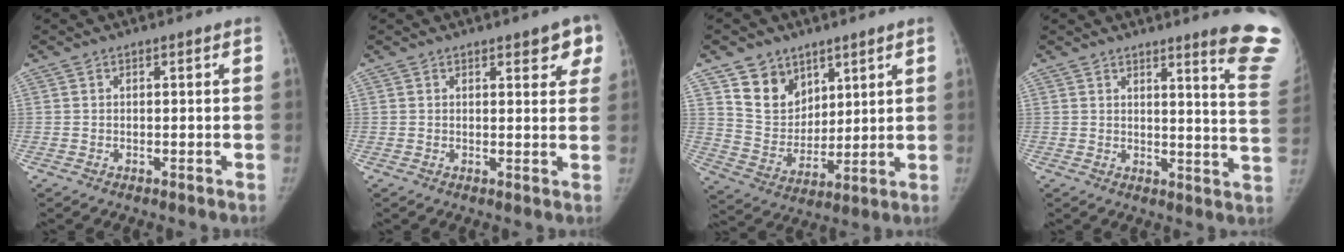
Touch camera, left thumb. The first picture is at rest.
{"total": 5.3, "force": [3.0, 2.2, 3.8], "torque": [-0.015, -0.010, 0.030]}
{"total": 10.8, "force": [6.7, 7.8, 3.2], "torque": [-0.015, -0.050, 0.136]}
{"total": 12.4, "force": [9.7, -0.1, 7.8], "torque": [-0.072, -0.090, 0.101]}